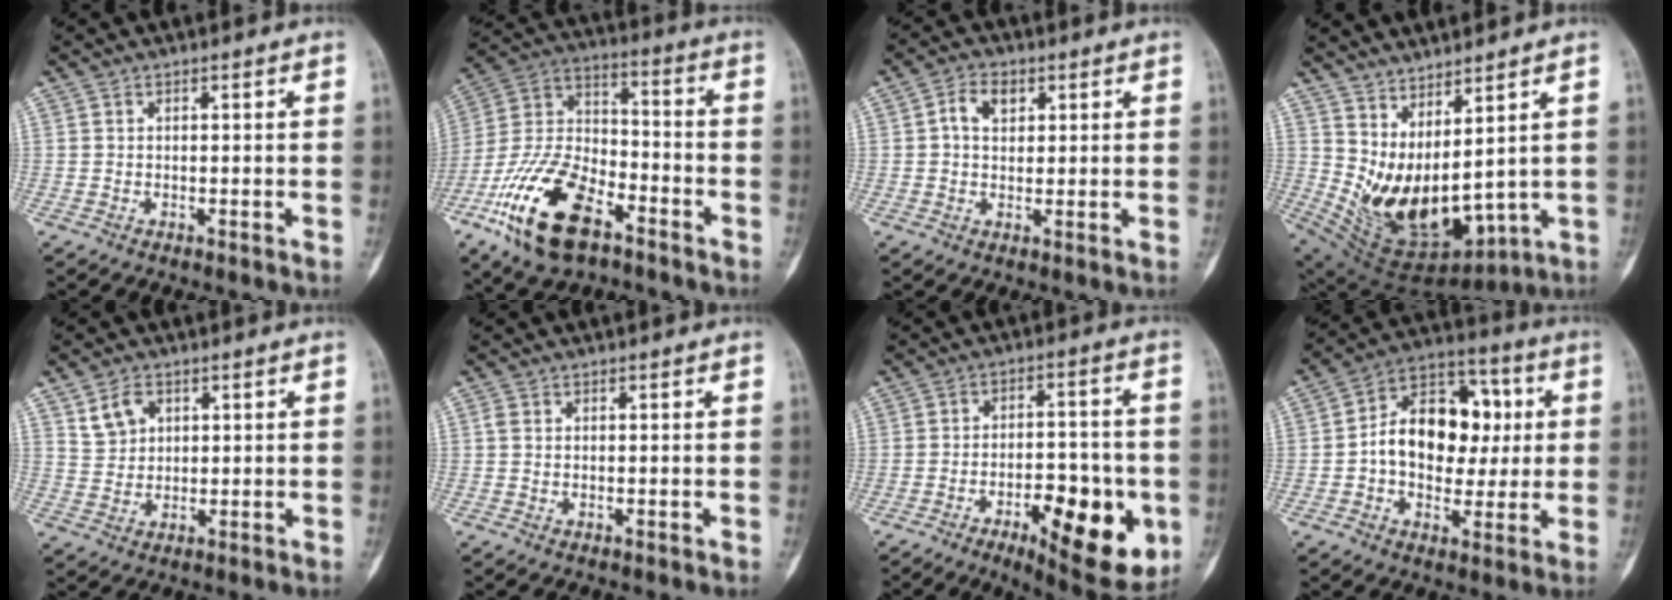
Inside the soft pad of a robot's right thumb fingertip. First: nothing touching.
{"total": 20.1, "force": [-10.4, 10.2, 13.9], "torque": [-0.261, 0.055, -0.193]}
{"total": 5.1, "force": [1.6, 3.4, 3.4], "torque": [-0.046, 0.005, 0.026]}
{"total": 17.2, "force": [5.2, 7.4, 14.7], "torque": [-0.247, -0.061, 0.126]}
{"total": 5.2, "force": [2.7, 3.7, 2.4], "torque": [-0.026, -0.009, 0.057]}
{"total": 1.2, "force": [0.5, 0.8, 0.8], "torque": [-0.018, 0.002, 0.010]}
{"total": 17.2, "force": [-5.9, 6.9, 14.6], "torque": [-0.174, 0.019, -0.076]}
{"total": 17.4, "force": [1.1, 12.2, 12.3], "torque": [-0.142, 0.030, 0.011]}